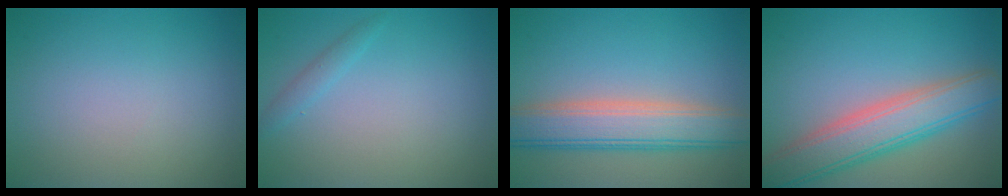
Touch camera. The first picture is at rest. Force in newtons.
{"total": 1.1, "press": 1.1, "slide": 0.1}
{"total": 6.4, "press": 6.4, "slide": 0.3}
{"total": 6.6, "press": 6.6, "slide": 0.4}